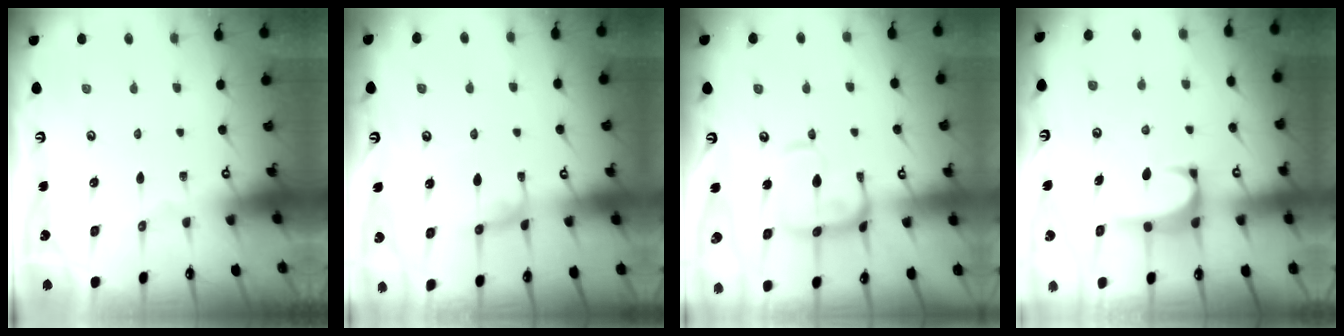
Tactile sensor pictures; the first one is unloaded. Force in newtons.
{"total": 1.9, "press": 1.8, "slide": 0.5}
{"total": 9.1, "press": 9.1, "slide": 1.2}
{"total": 1.3, "press": 1.2, "slide": 0.5}